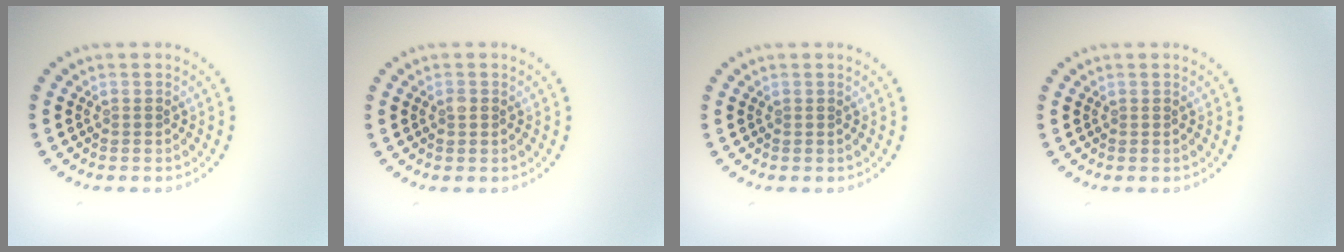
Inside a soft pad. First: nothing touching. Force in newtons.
{"total": 0.8, "press": 0.8, "slide": 0.1}
{"total": 0.0}
{"total": 0.0}